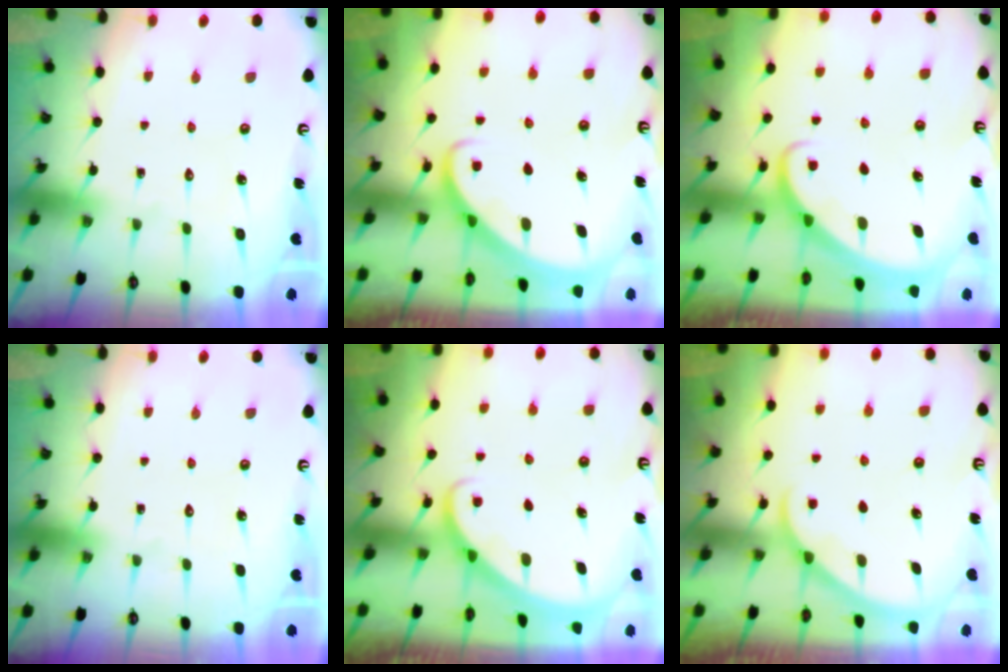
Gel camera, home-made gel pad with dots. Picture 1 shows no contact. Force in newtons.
{"total": 2.7, "press": 2.7, "slide": 0.2}
{"total": 2.3, "press": 2.3, "slide": 0.1}
{"total": 0.0}
{"total": 2.0, "press": 2.0, "slide": 0.1}
{"total": 2.0, "press": 2.0, "slide": 0.2}